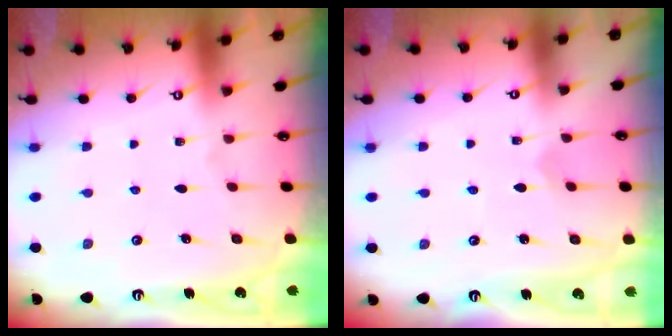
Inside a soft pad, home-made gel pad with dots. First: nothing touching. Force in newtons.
{"total": 2.0, "press": 2.0, "slide": 0.2}